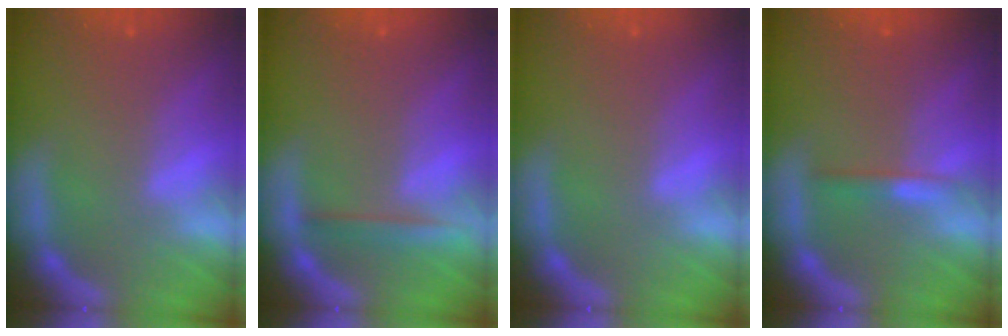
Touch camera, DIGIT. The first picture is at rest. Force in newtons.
{"total": 2.0}
{"total": 0.0}
{"total": 1.4}